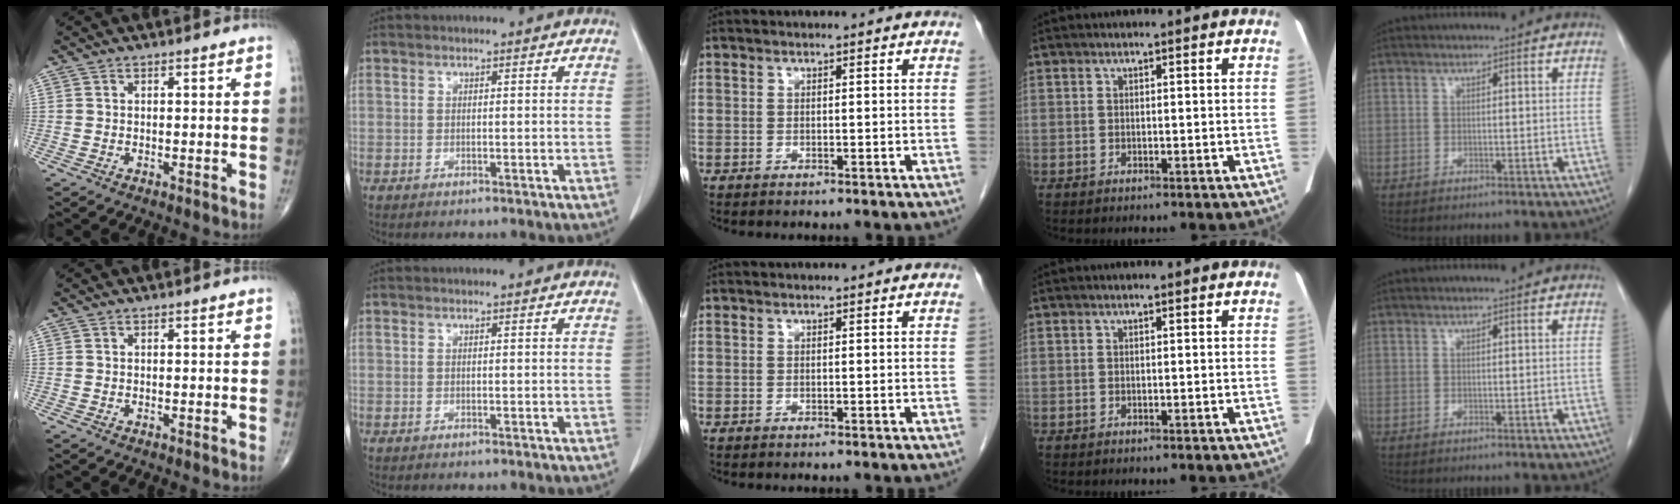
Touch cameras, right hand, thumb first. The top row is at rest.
{}